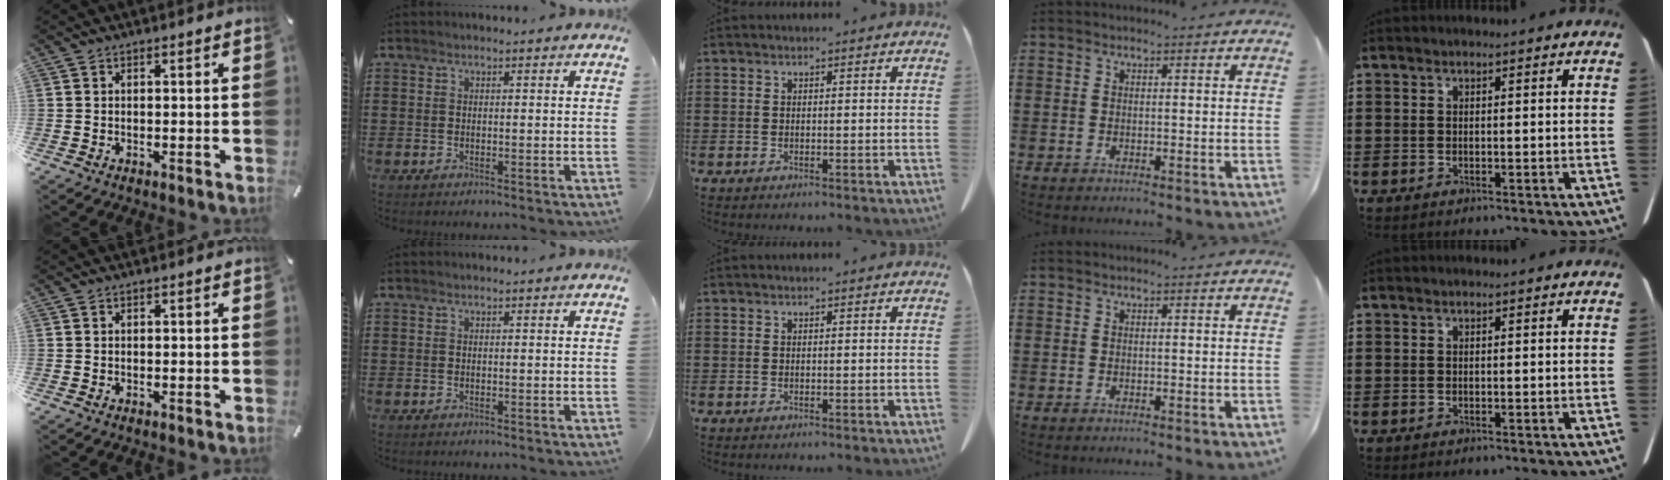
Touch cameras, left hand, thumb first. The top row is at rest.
{}